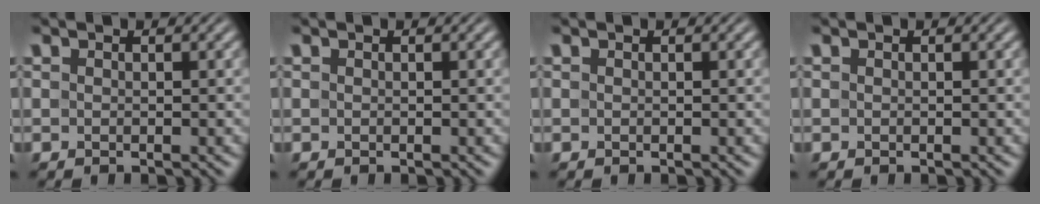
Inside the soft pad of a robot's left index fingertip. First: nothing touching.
{"total": 0.0}
{"total": 0.0}
{"total": 0.0}